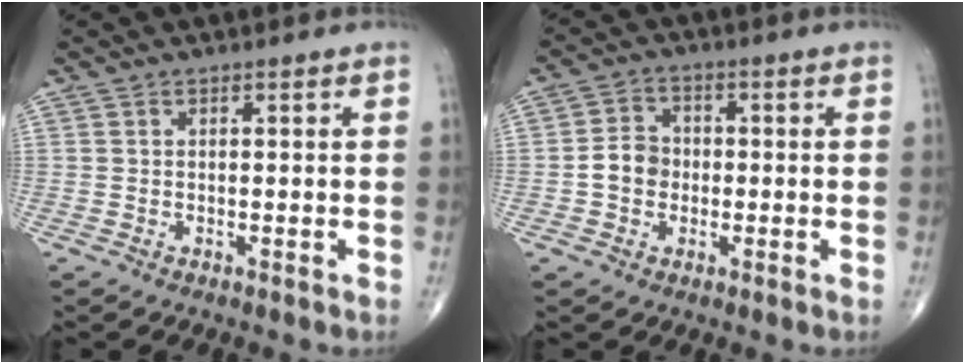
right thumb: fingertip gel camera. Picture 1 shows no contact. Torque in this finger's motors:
{"motor_torque": [0.30, 1.26, 0.66, 0.04, 0.02]}